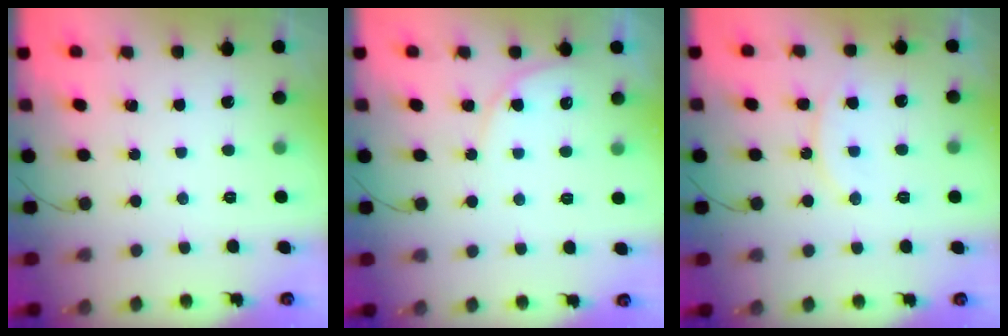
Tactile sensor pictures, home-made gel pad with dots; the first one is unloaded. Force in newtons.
{"total": 5.4, "press": 5.4, "slide": 0.6}
{"total": 9.4, "press": 9.3, "slide": 0.7}